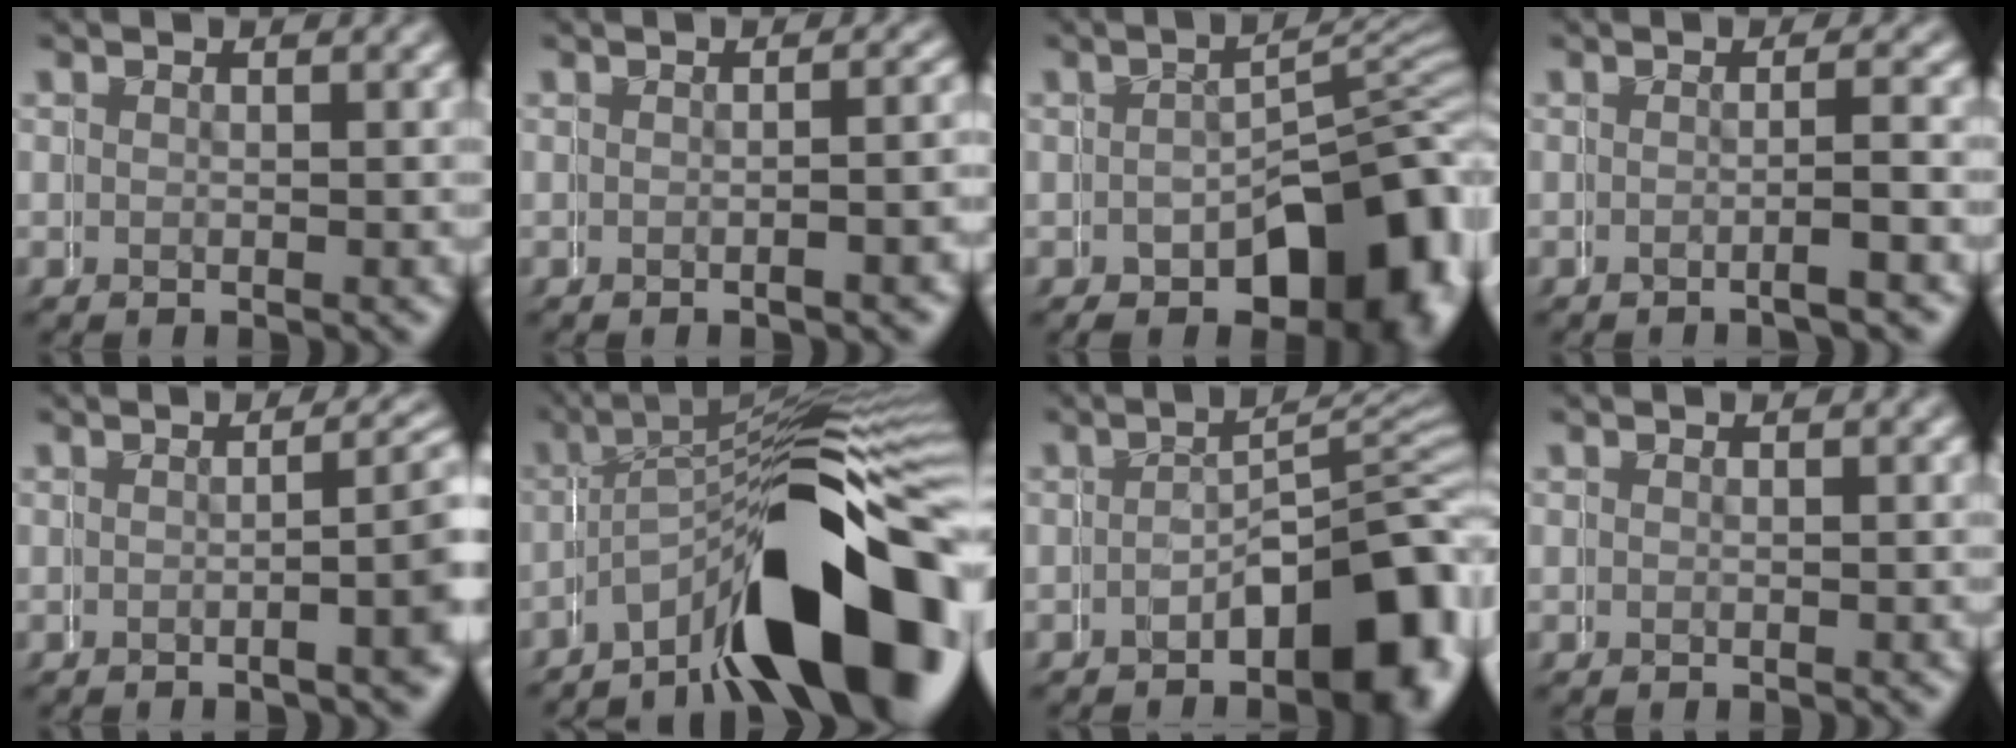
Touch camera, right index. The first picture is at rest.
{"total": 1.4, "force": [-0.3, -0.2, 1.4], "torque": [-0.004, 0.011, -0.004]}
{"total": 11.4, "force": [-4.7, 6.4, 8.2], "torque": [-0.100, -0.008, -0.059]}
{"total": 1.6, "force": [-0.5, -1.5, 0.4], "torque": [0.003, 0.007, -0.011]}
{"total": 3.3, "force": [-0.1, 0.1, 3.3], "torque": [-0.019, 0.007, -0.003]}
{"total": 16.5, "force": [-7.2, 6.7, 13.3], "torque": [-0.174, 0.007, -0.104]}
{"total": 8.2, "force": [-3.8, 3.6, 6.3], "torque": [-0.056, 0.012, -0.058]}
{"total": 0.0}